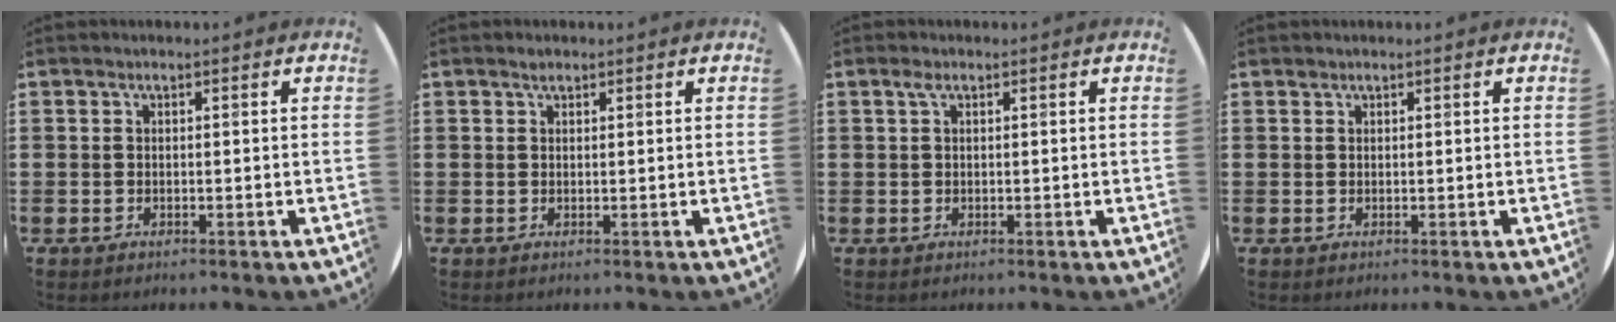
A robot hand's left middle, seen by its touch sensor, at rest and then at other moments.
{"total": 0.7, "force": [0.6, 0.3, 0.2], "torque": [0.002, -0.001, 0.010]}
{"total": 1.0, "force": [0.5, 0.4, 0.8], "torque": [-0.016, 0.005, 0.007]}
{"total": 0.0}